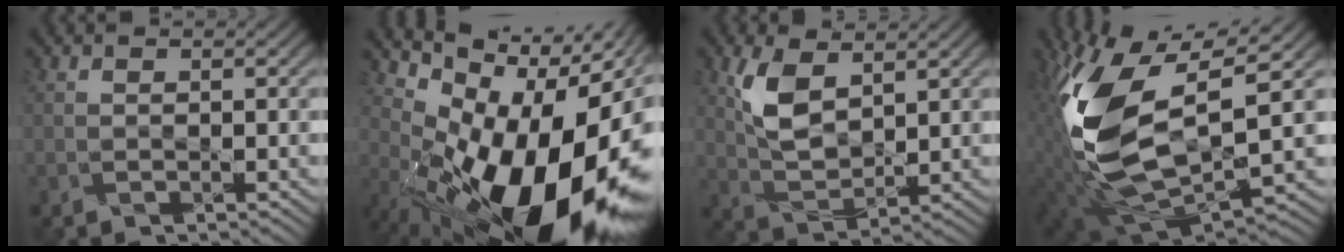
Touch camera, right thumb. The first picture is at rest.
{"total": 19.6, "force": [-4.1, 11.1, 15.7], "torque": [-0.225, -0.044, -0.051]}
{"total": 6.3, "force": [3.1, 3.2, 4.4], "torque": [-0.102, -0.005, 0.068]}
{"total": 14.8, "force": [3.3, 7.6, 12.3], "torque": [-0.271, -0.013, 0.064]}